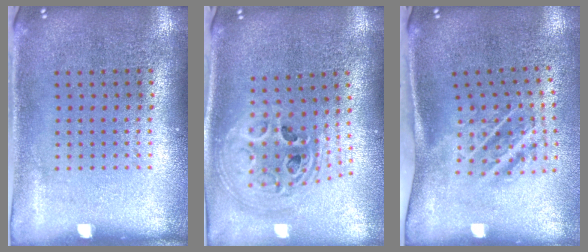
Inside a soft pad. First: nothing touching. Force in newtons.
{"total": 2.3, "press": 1.8, "slide": 1.6}
{"total": 1.8, "press": 1.1, "slide": 1.4}